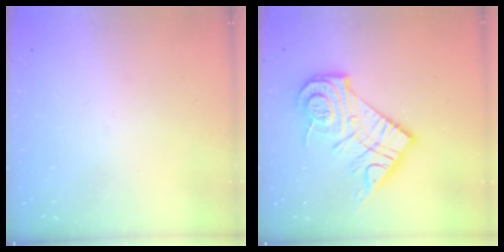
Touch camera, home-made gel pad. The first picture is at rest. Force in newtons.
{"total": 18.5, "press": 18.5, "slide": 1.5}